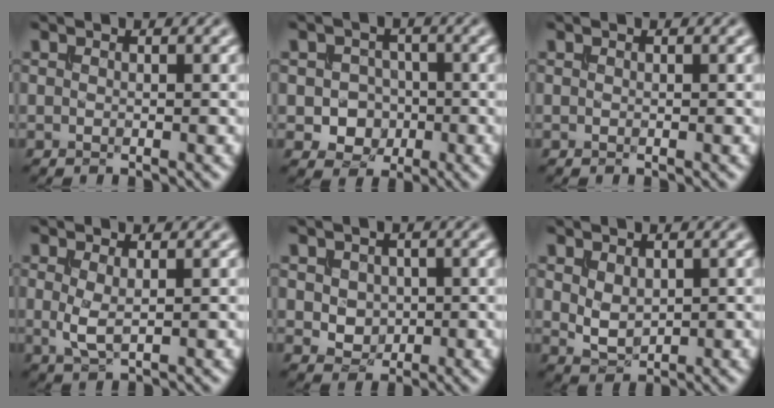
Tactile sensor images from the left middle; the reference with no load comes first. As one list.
[{"total": 3.3, "force": [-1.0, 2.8, 1.5], "torque": [-0.010, 0.000, -0.021]}, {"total": 0.0}, {"total": 1.9, "force": [0.2, 0.6, 1.8], "torque": [-0.046, -0.001, 0.005]}, {"total": 2.3, "force": [0.3, 1.9, 1.3], "torque": [-0.031, -0.003, 0.007]}, {"total": 2.2, "force": [0.5, 1.5, 1.5], "torque": [-0.035, -0.005, 0.017]}]